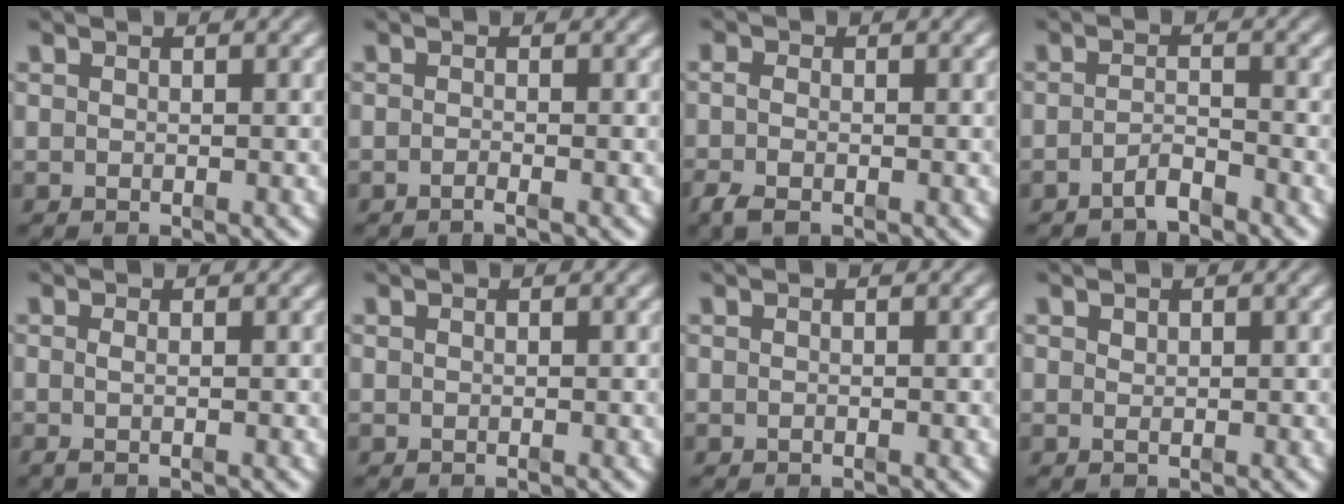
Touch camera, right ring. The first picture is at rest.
{"total": 1.1, "force": [-0.9, -0.1, 0.5], "torque": [-0.008, 0.001, -0.021]}
{"total": 2.2, "force": [-1.6, 1.1, 1.1], "torque": [-0.028, -0.015, -0.023]}
{"total": 2.3, "force": [-2.2, 0.4, 0.8], "torque": [-0.015, -0.006, -0.039]}
{"total": 1.0, "force": [-0.6, -0.4, 0.7], "torque": [-0.021, -0.013, -0.006]}
{"total": 0.0}
{"total": 0.0}
{"total": 0.0}